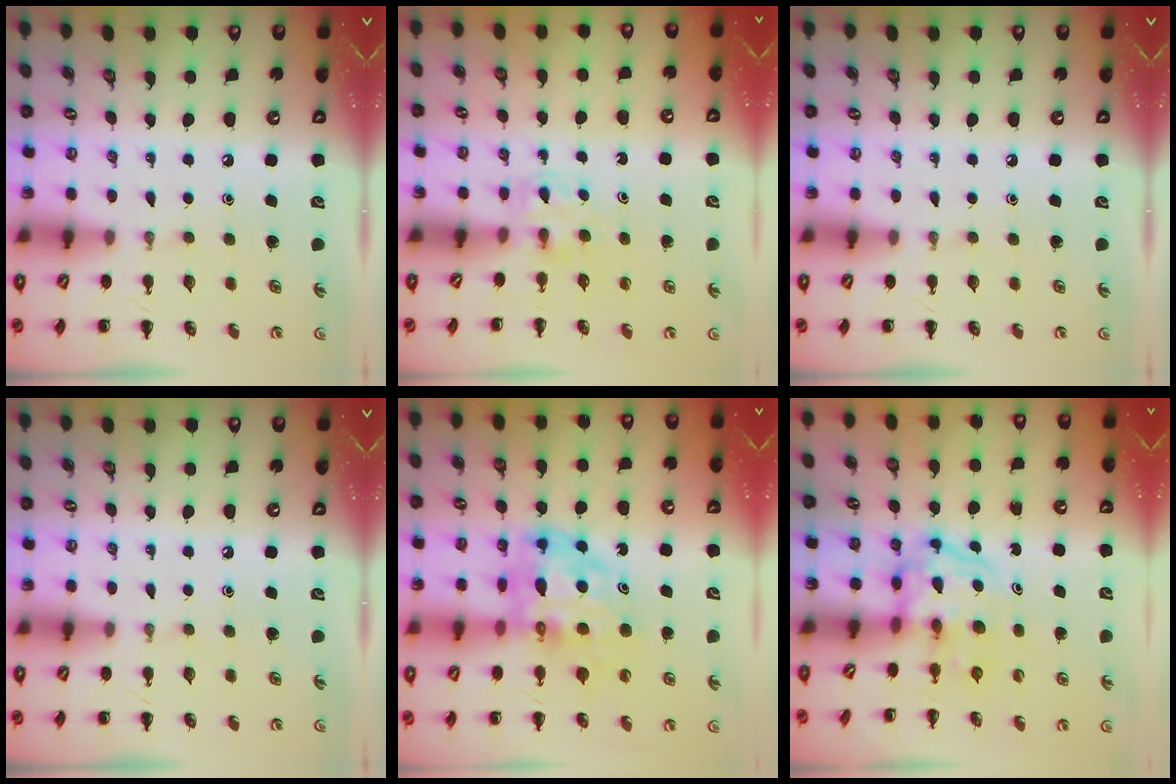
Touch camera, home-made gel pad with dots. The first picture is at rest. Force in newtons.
{"total": 3.0, "press": 2.8, "slide": 1.0}
{"total": 0.0}
{"total": 0.0}
{"total": 10.9, "press": 10.4, "slide": 3.4}
{"total": 3.8, "press": 3.7, "slide": 0.5}